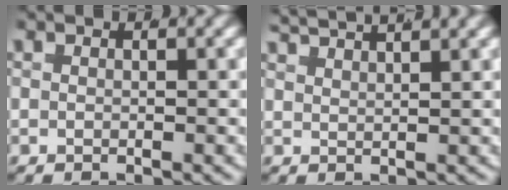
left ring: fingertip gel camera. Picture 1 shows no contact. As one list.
[{"total": 3.3, "force": [3.1, 0.3, 1.0], "torque": [-0.021, 0.007, 0.053]}]